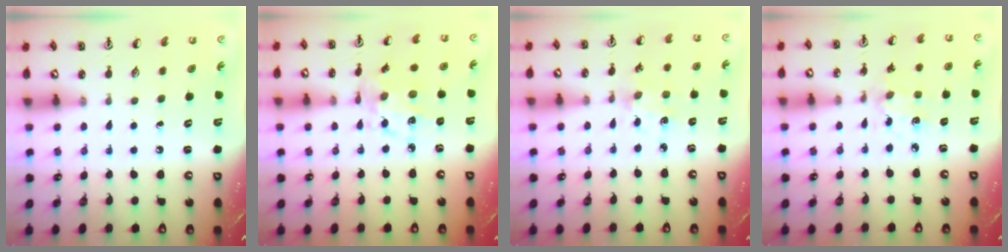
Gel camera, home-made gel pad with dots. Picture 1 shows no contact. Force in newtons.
{"total": 8.5, "press": 8.5, "slide": 0.8}
{"total": 2.4, "press": 2.4, "slide": 0.0}
{"total": 2.5, "press": 2.4, "slide": 0.7}